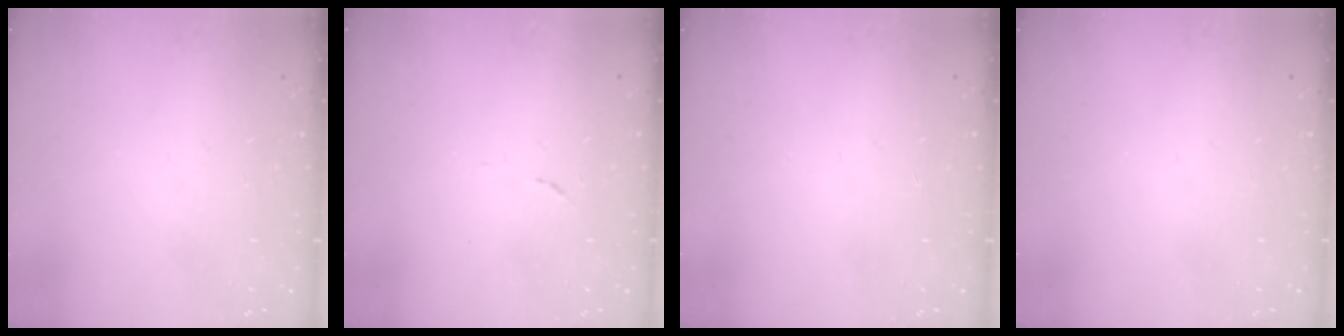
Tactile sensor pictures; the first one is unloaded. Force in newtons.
{"total": 4.6, "press": 4.6, "slide": 0.6}
{"total": 0.0}
{"total": 0.0}